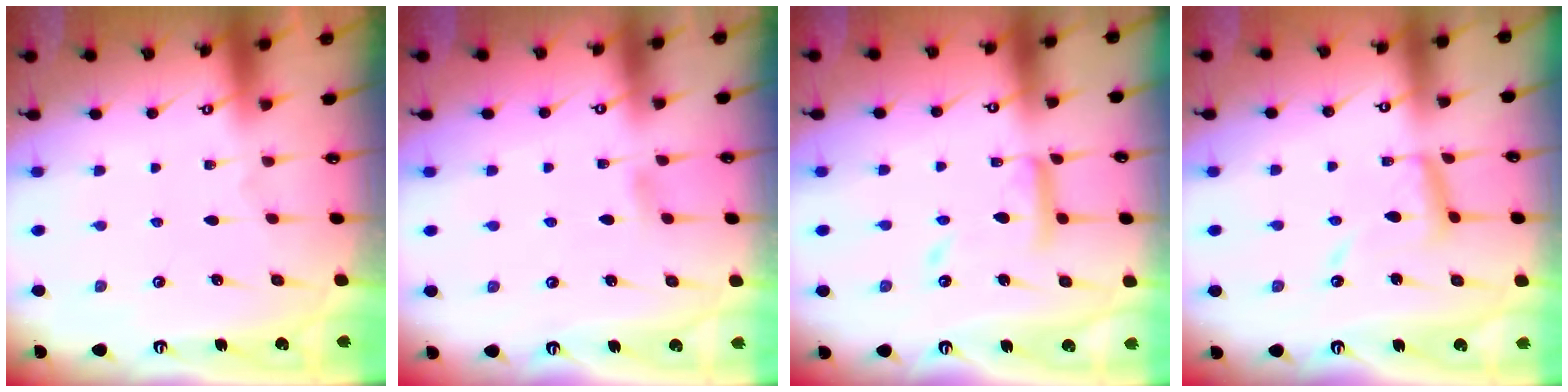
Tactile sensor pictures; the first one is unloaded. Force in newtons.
{"total": 2.8, "press": 2.8, "slide": 0.3}
{"total": 13.0, "press": 12.9, "slide": 1.1}
{"total": 10.5, "press": 10.5, "slide": 1.0}